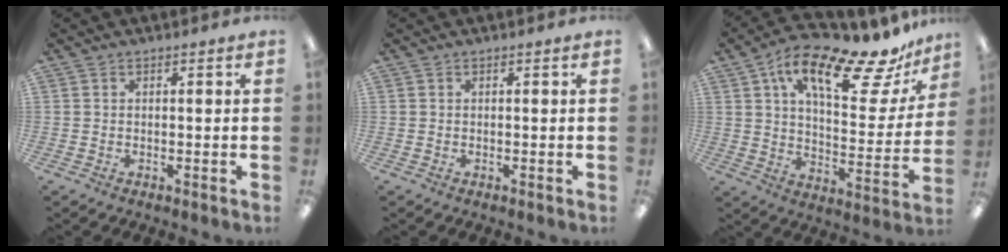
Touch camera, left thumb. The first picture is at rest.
{"total": 0.0}
{"total": 21.3, "force": [13.8, 7.3, 14.5], "torque": [-0.228, -0.074, 0.224]}